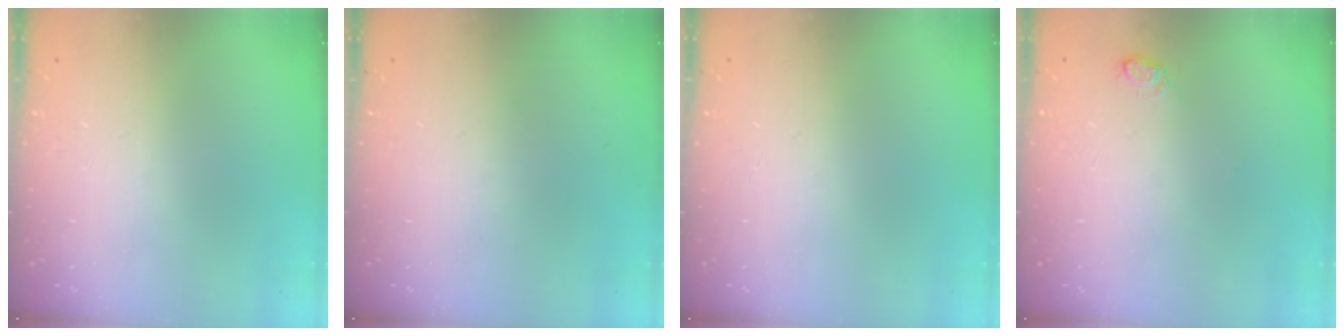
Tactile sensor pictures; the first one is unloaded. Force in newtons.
{"total": 0.0}
{"total": 0.0}
{"total": 4.9, "press": 4.8, "slide": 0.6}